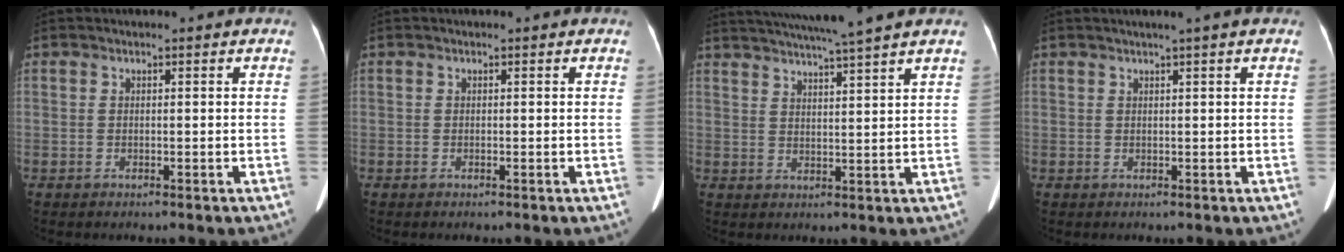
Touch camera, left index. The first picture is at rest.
{"total": 0.0}
{"total": 11.9, "force": [10.3, -1.6, 5.6], "torque": [-0.095, 0.003, 0.148]}
{"total": 1.6, "force": [1.1, -0.5, 1.0], "torque": [-0.018, 0.000, 0.023]}